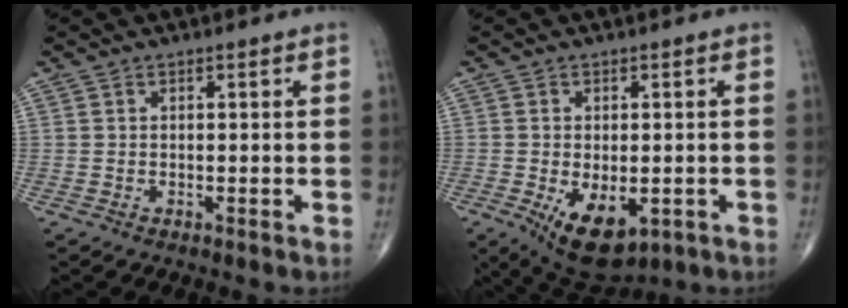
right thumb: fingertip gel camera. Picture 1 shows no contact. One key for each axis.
{"total": 10.0, "fx": -3.3, "fy": 5.5, "fz": 7.7, "tx": -0.111, "ty": -0.009, "tz": -0.037}